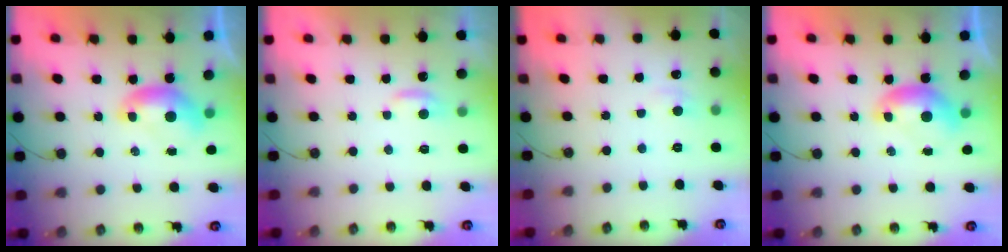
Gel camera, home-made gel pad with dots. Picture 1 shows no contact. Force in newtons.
{"total": 1.3, "press": 1.1, "slide": 0.6}
{"total": 0.8, "press": 0.5, "slide": 0.6}
{"total": 0.0}